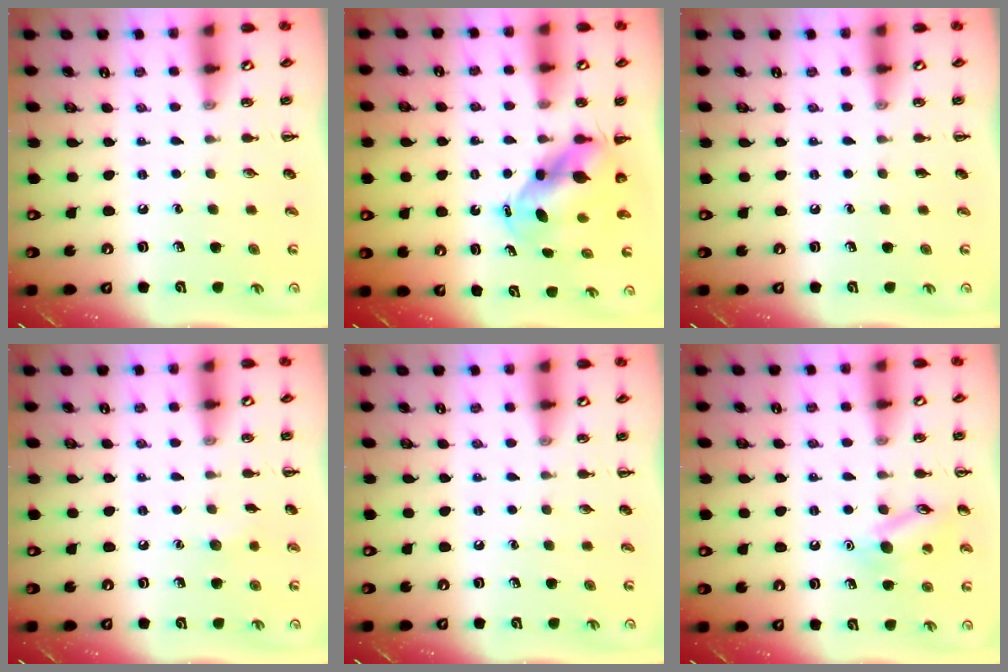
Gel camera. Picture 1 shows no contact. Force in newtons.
{"total": 5.7, "press": 5.6, "slide": 1.2}
{"total": 0.0}
{"total": 4.3, "press": 4.2, "slide": 1.1}
{"total": 0.0}
{"total": 11.1, "press": 11.1, "slide": 0.9}